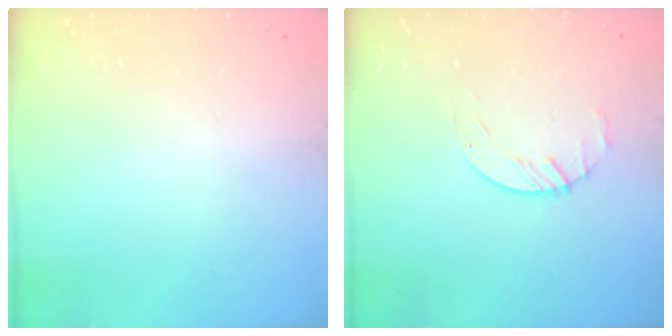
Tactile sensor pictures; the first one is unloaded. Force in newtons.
{"total": 1.6, "press": 1.6, "slide": 0.3}